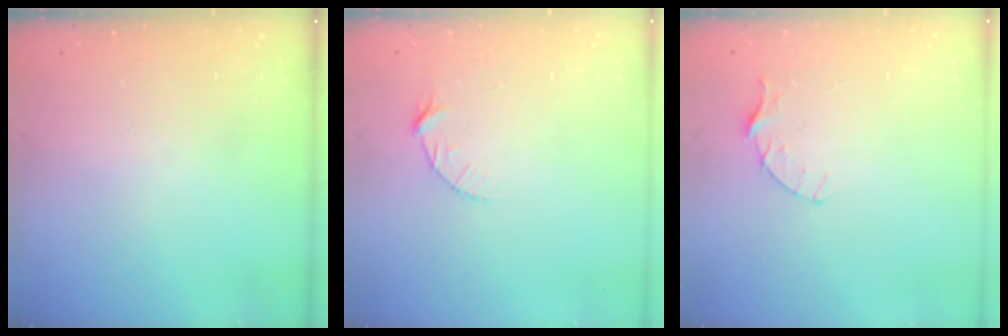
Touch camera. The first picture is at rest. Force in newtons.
{"total": 5.5, "press": 5.4, "slide": 0.6}
{"total": 3.4, "press": 3.4, "slide": 0.4}